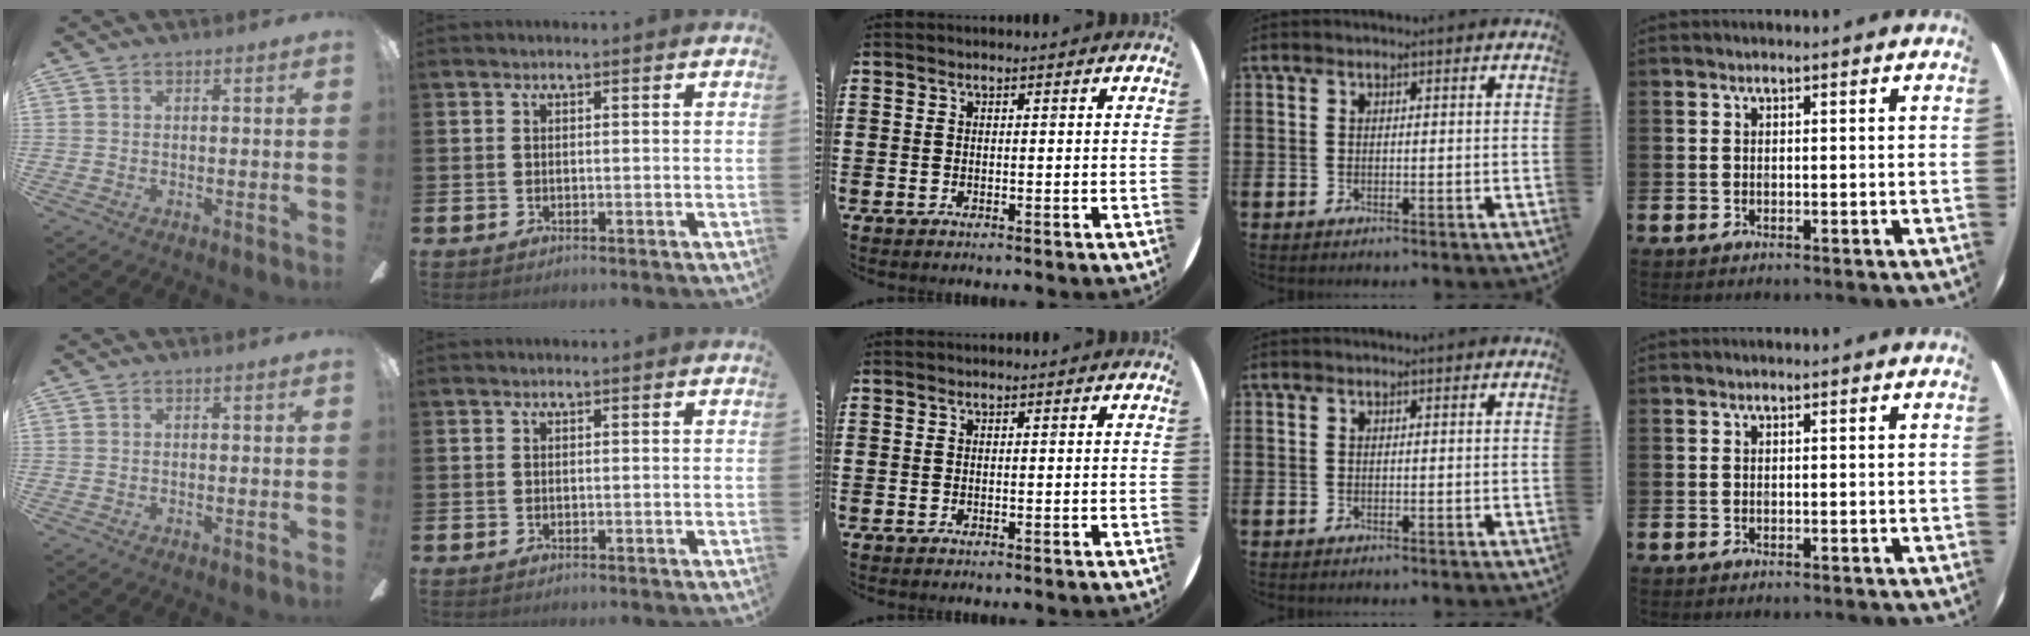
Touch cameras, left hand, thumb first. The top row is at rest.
{}